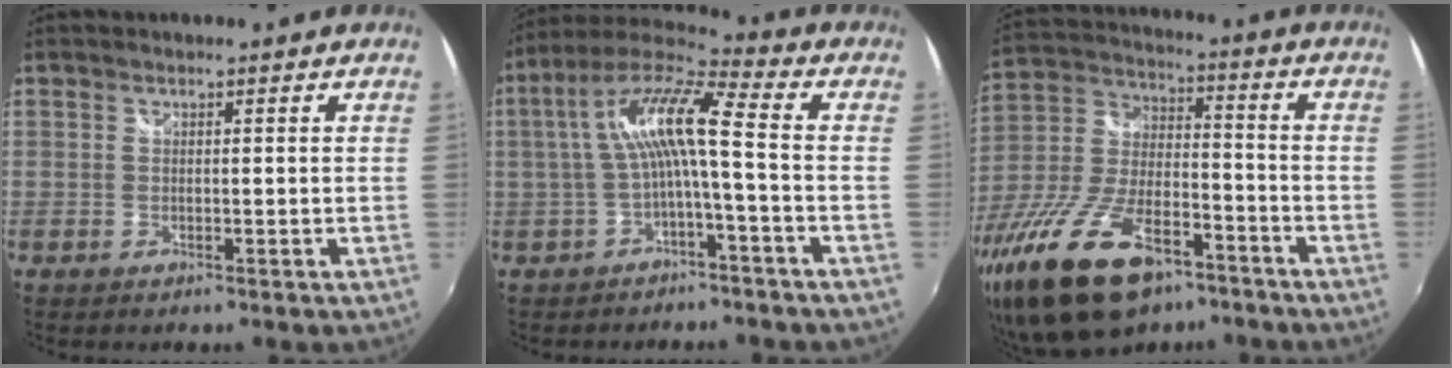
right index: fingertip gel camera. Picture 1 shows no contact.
{"total": 10.9, "force": [-1.3, 1.0, 10.8], "torque": [-0.221, 0.021, -0.024]}
{"total": 22.2, "force": [-14.1, 9.9, 14.1], "torque": [-0.292, -0.022, -0.244]}